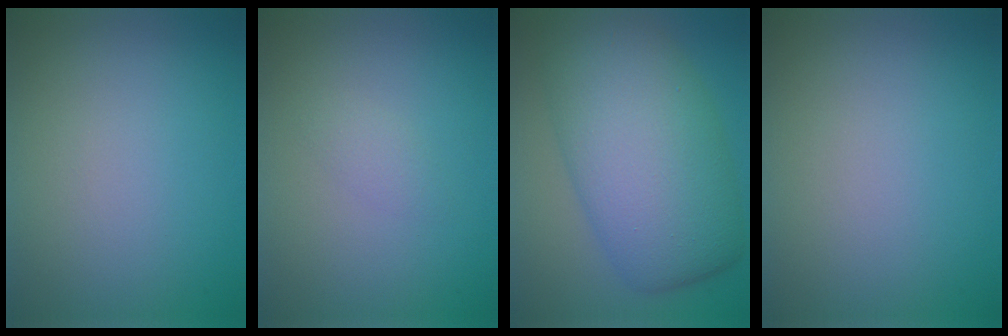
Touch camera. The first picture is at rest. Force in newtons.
{"total": 1.0, "press": 1.0, "slide": 0.0}
{"total": 10.8, "press": 10.7, "slide": 0.3}
{"total": 0.0}